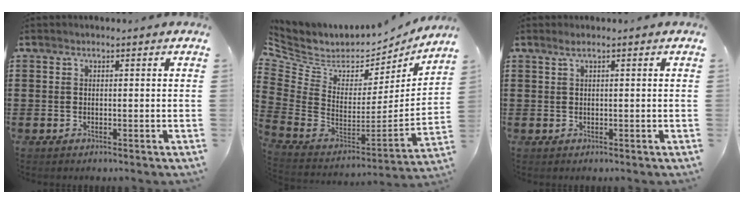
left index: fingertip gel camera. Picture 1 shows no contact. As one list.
[{"total": 4.4, "force": [3.4, 2.6, 0.8], "torque": [-0.058, -0.048, 0.057]}, {"total": 0.9, "force": [0.4, -0.1, 0.8], "torque": [-0.015, -0.002, 0.008]}]